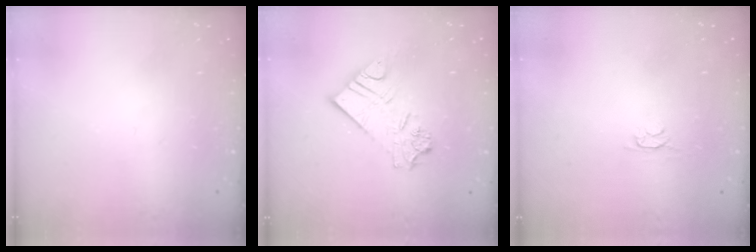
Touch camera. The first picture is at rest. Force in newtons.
{"total": 13.3, "press": 13.3, "slide": 1.4}
{"total": 2.4, "press": 2.3, "slide": 0.5}